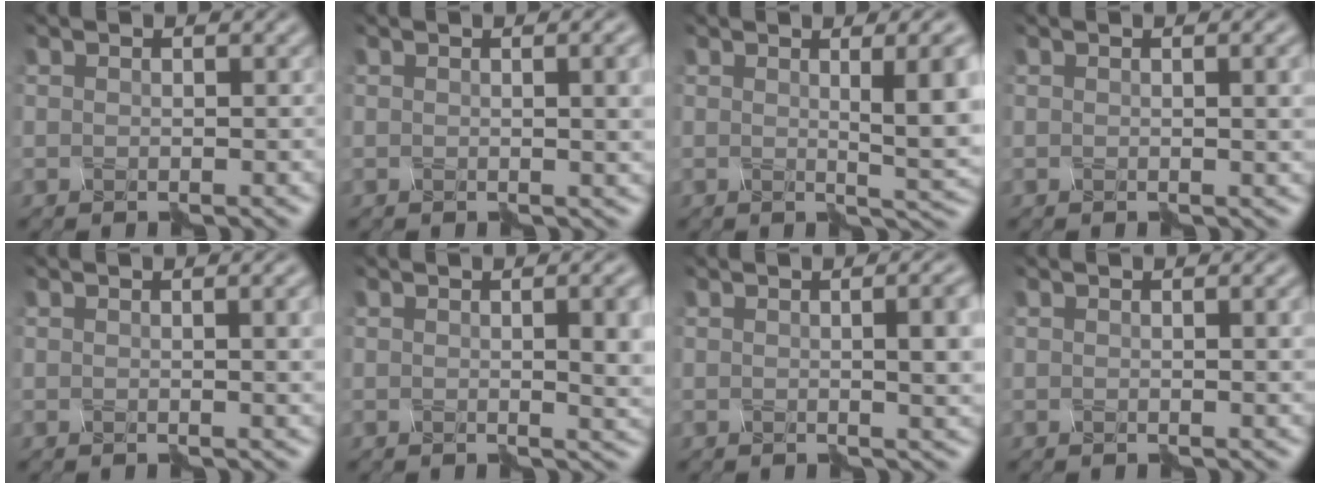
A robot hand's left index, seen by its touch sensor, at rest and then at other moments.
{"total": 3.2, "force": [0.8, 0.8, 3.0], "torque": [-0.018, 0.002, 0.013]}
{"total": 5.1, "force": [0.8, 0.7, 5.0], "torque": [-0.063, -0.001, 0.014]}
{"total": 2.0, "force": [0.7, 0.2, 1.9], "torque": [-0.018, 0.002, 0.011]}
{"total": 2.3, "force": [0.7, 0.3, 2.1], "torque": [-0.018, 0.002, 0.012]}
{"total": 4.2, "force": [0.2, 1.0, 4.1], "torque": [-0.042, -0.008, 0.009]}
{"total": 4.1, "force": [0.1, 0.9, 3.9], "torque": [-0.026, 0.002, 0.002]}
{"total": 1.2, "force": [0.4, -0.2, 1.1], "torque": [-0.011, 0.001, 0.008]}